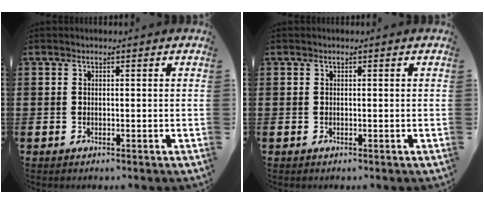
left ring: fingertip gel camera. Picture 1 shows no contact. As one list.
[{"total": 0.0}]